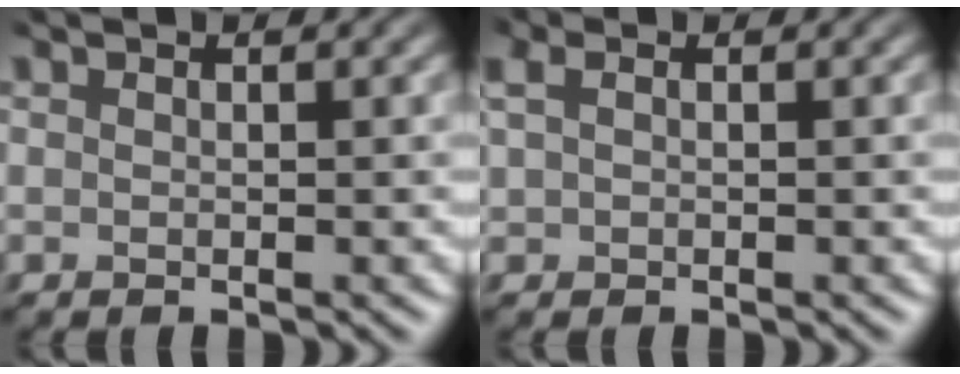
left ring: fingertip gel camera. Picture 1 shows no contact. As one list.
[{"total": 1.3, "force": [0.6, 0.9, 0.8], "torque": [-0.028, 0.009, 0.023]}]